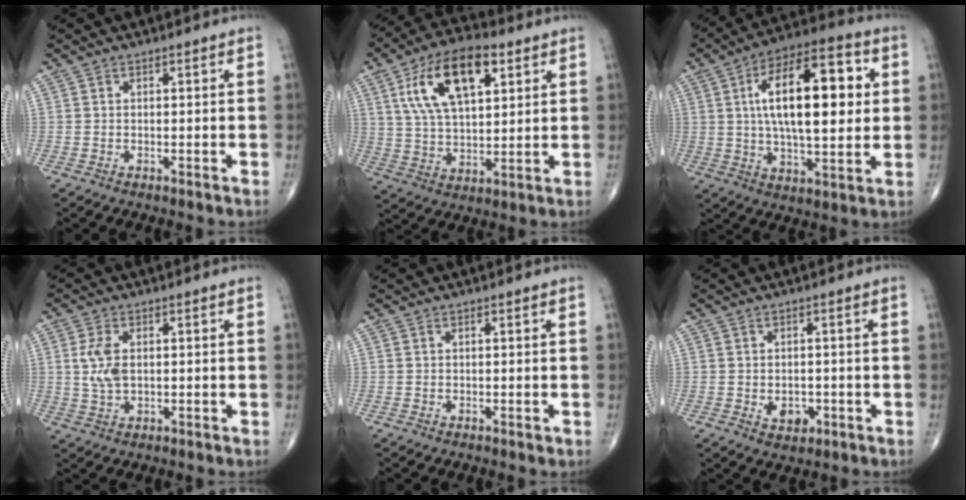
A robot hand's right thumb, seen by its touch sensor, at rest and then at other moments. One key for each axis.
{"total": 16.8, "fx": 6.6, "fy": 8.1, "fz": 13.1, "tx": -0.222, "ty": -0.005, "tz": 0.117}
{"total": 21.2, "fx": 3.9, "fy": 8.9, "fz": 18.8, "tx": -0.284, "ty": 0.009, "tz": 0.056}
{"total": 5.3, "fx": 0.7, "fy": 3.0, "fz": 4.4, "tx": -0.096, "ty": -0.001, "tz": 0.016}
{"total": 0.5, "fx": 0.0, "fy": 0.3, "fz": 0.4, "tx": -0.006, "ty": -0.001, "tz": 0.000}
{"total": 3.8, "fx": -1.0, "fy": 2.7, "fz": 2.5, "tx": -0.025, "ty": 0.002, "tz": -0.007}